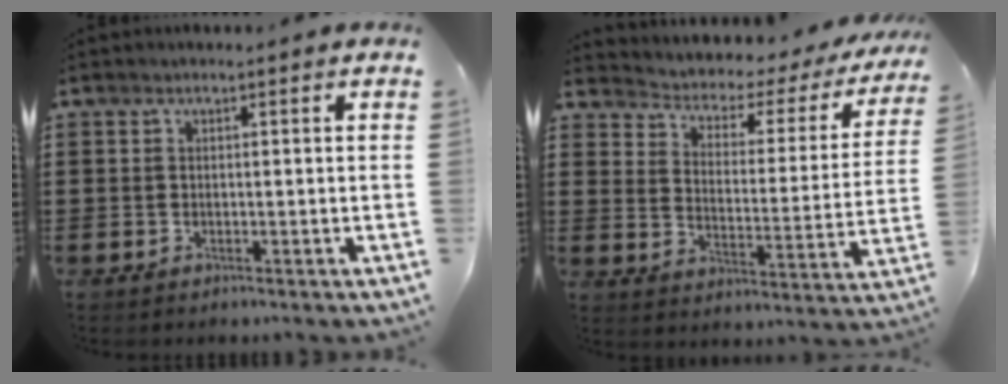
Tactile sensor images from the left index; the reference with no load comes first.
{"total": 2.2, "force": [1.5, 1.3, 1.0], "torque": [-0.035, -0.019, 0.012]}